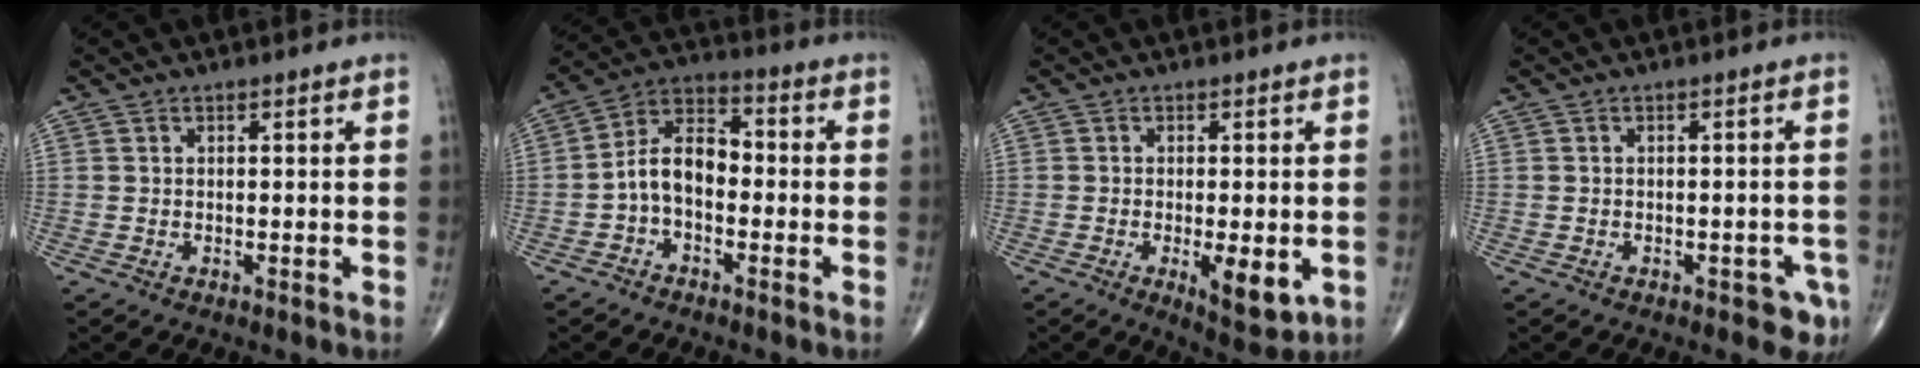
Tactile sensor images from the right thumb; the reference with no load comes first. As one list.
[{"total": 8.8, "force": [-1.7, 5.4, 6.8], "torque": [-0.110, 0.039, -0.045]}, {"total": 7.4, "force": [-1.9, 2.6, 6.6], "torque": [-0.092, -0.017, -0.023]}, {"total": 3.9, "force": [-2.0, 2.0, 2.7], "torque": [-0.016, 0.009, -0.022]}]